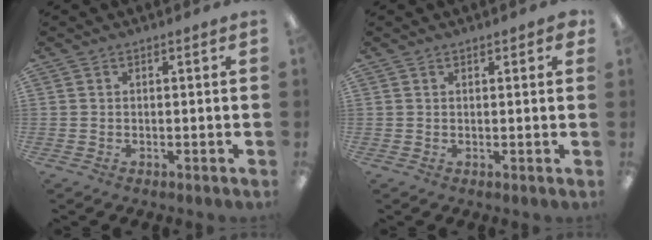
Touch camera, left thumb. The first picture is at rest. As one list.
[{"total": 1.2, "force": [1.0, 0.4, 0.6], "torque": [-0.004, -0.002, 0.015]}]